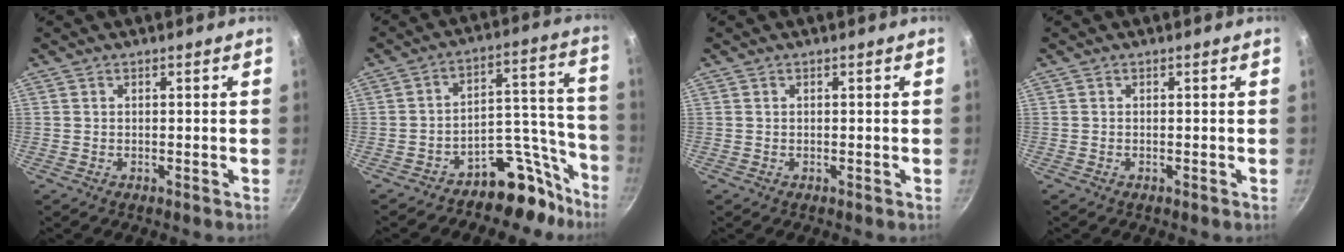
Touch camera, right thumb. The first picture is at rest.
{"total": 11.1, "force": [-8.8, 4.9, 4.6], "torque": [-0.014, 0.136, -0.136]}
{"total": 0.0}
{"total": 0.0}